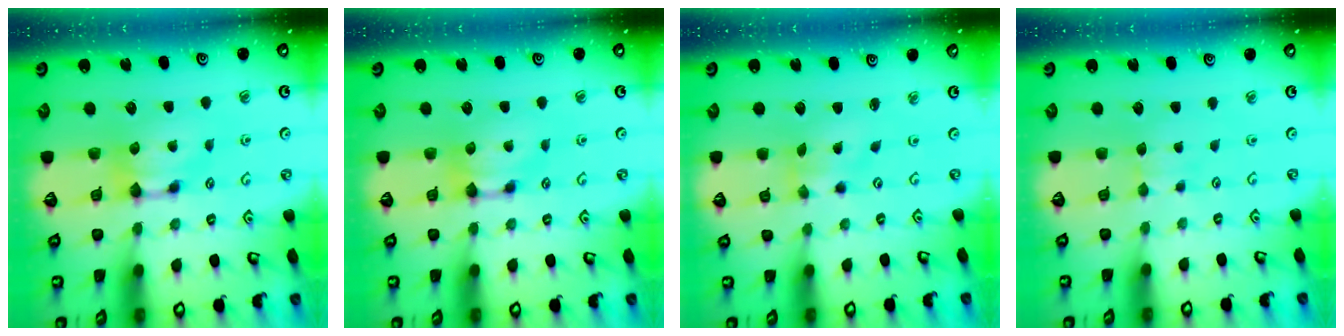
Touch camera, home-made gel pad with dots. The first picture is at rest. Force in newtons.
{"total": 0.0}
{"total": 1.7, "press": 1.3, "slide": 1.1}
{"total": 2.3, "press": 2.3, "slide": 0.4}